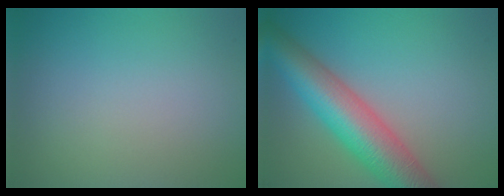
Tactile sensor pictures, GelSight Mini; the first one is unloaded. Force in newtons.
{"total": 8.8, "press": 8.8, "slide": 0.3}